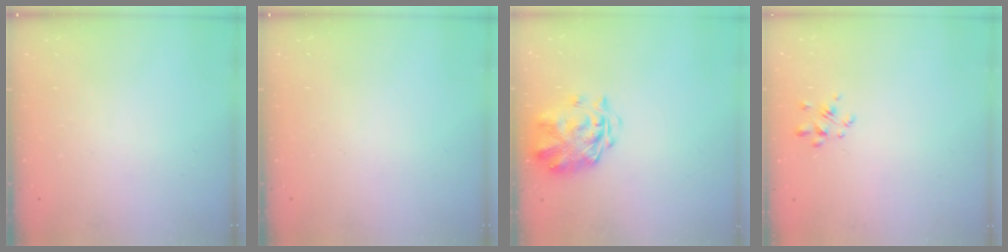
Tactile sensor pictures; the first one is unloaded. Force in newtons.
{"total": 0.0}
{"total": 3.2, "press": 2.8, "slide": 1.6}
{"total": 2.3, "press": 2.1, "slide": 0.8}